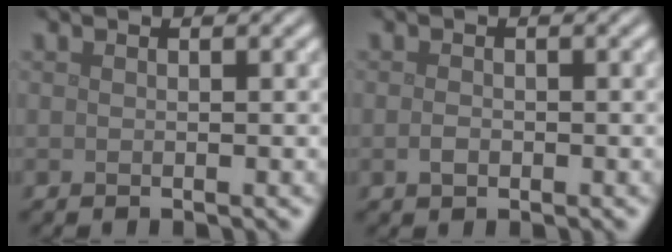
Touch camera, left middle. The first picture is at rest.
{"total": 1.0, "force": [-0.3, 0.7, 0.7], "torque": [-0.016, -0.002, -0.007]}